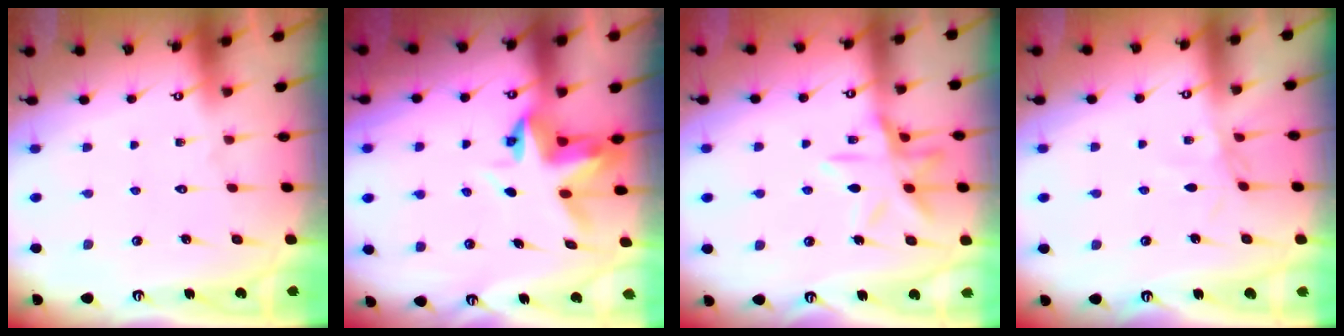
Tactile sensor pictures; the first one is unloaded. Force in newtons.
{"total": 4.2, "press": 4.2, "slide": 0.3}
{"total": 13.1, "press": 13.1, "slide": 0.9}
{"total": 2.2, "press": 2.1, "slide": 0.5}